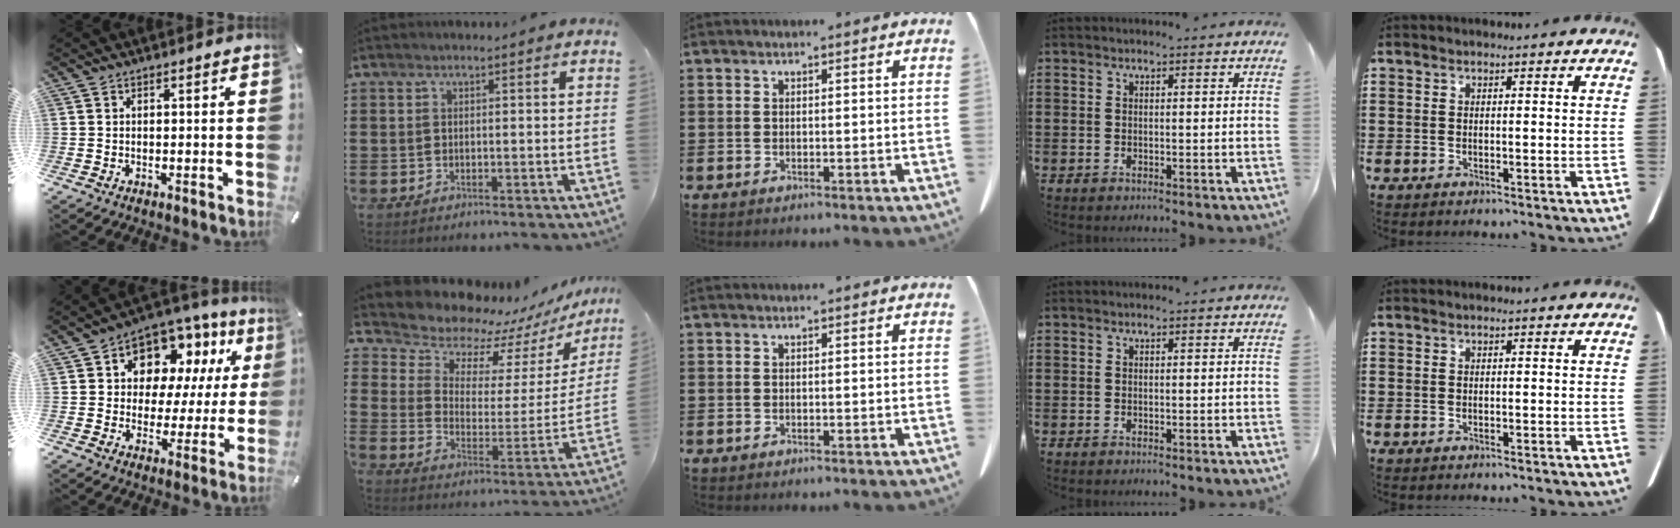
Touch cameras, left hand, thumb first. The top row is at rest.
{"thumb": {"total": 11.2, "force": [6.5, 8.2, 4.0], "torque": [-0.078, -0.051, 0.123]}, "index": {"total": 8.4, "force": [7.9, 2.7, 0.9], "torque": [-0.055, -0.075, 0.135]}}